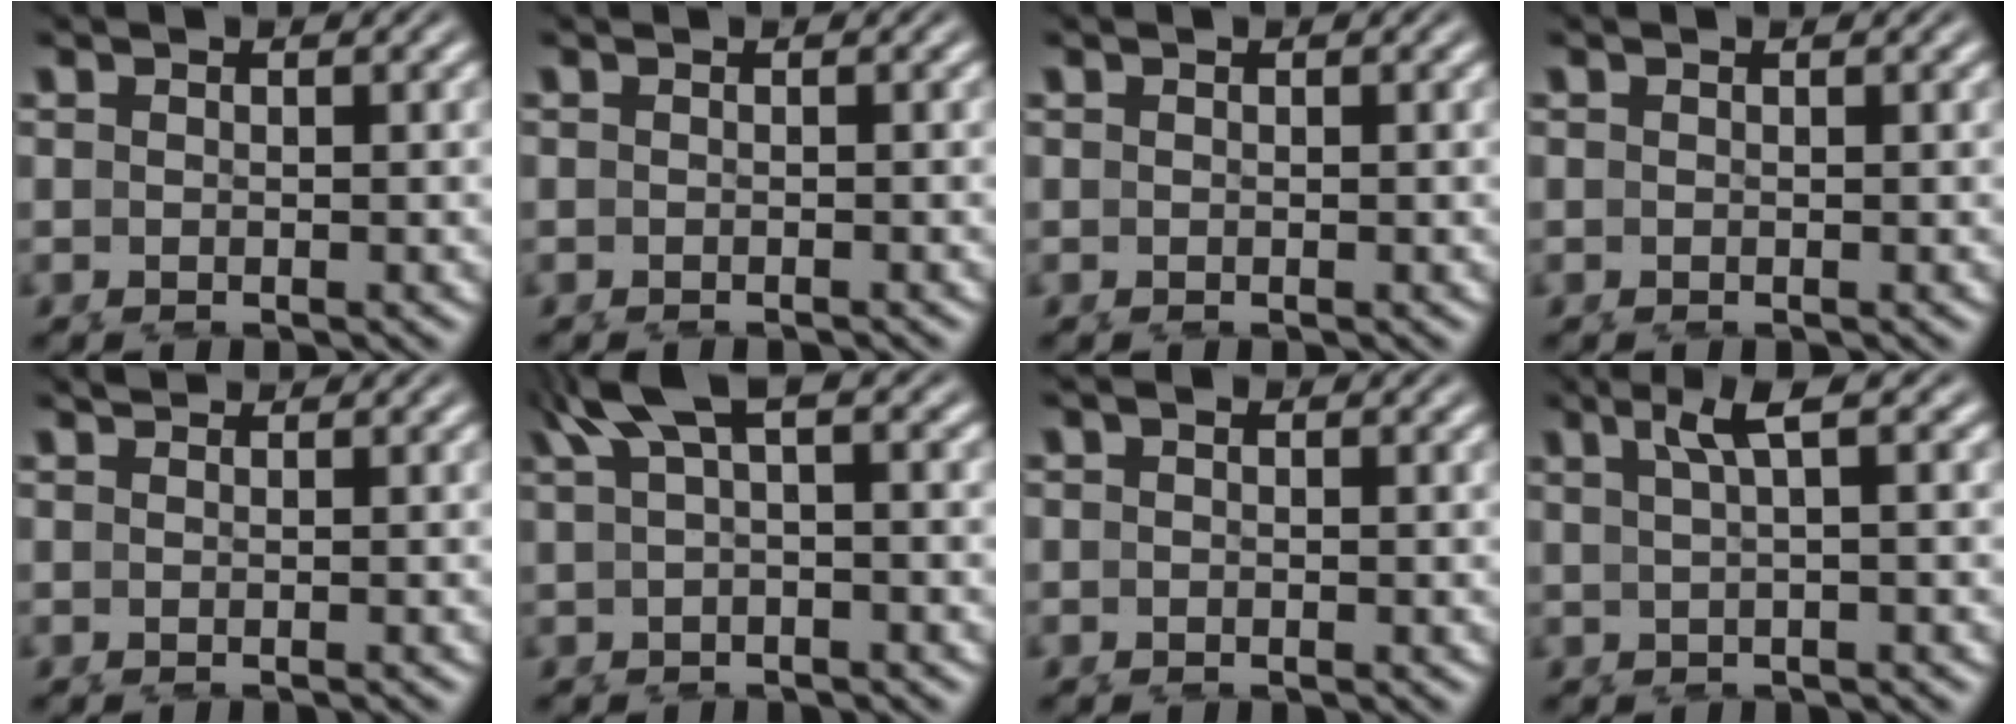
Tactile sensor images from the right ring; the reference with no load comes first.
{"total": 0.7, "force": [-0.7, -0.1, 0.0], "torque": [-0.002, -0.002, -0.013]}
{"total": 0.0}
{"total": 0.0}
{"total": 0.5, "force": [0.2, -0.5, -0.1], "torque": [0.008, -0.003, 0.006]}
{"total": 4.0, "force": [1.6, 1.5, 3.3], "torque": [-0.069, 0.006, 0.026]}
{"total": 0.8, "force": [-0.1, 0.6, 0.5], "torque": [-0.013, 0.000, -0.004]}
{"total": 2.8, "force": [1.3, 0.2, 2.4], "torque": [-0.028, 0.014, 0.018]}